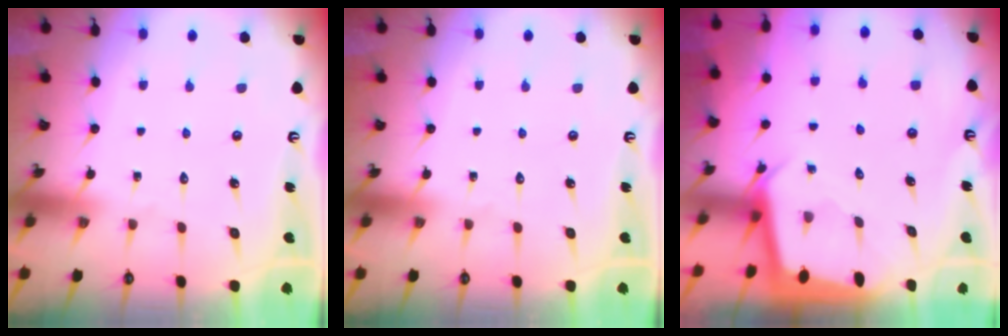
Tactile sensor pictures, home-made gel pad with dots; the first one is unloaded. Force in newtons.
{"total": 0.0}
{"total": 2.1, "press": 2.1, "slide": 0.0}